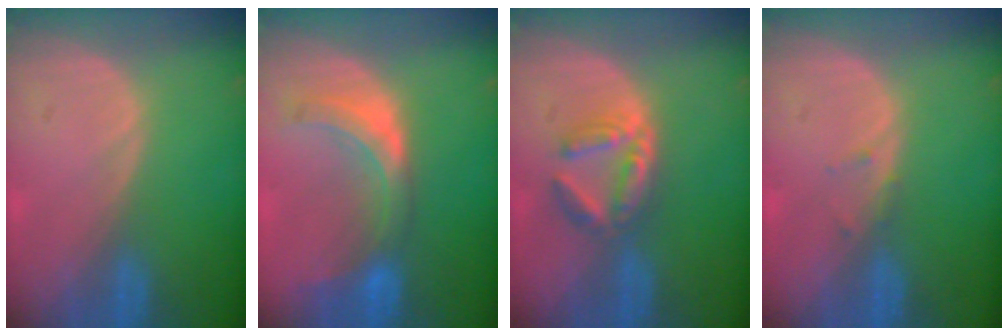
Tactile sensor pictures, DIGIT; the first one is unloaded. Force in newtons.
{"total": 7.2, "press": 6.7, "slide": 2.8}
{"total": 5.3, "press": 5.3, "slide": 0.8}
{"total": 0.8, "press": 0.8, "slide": 0.2}